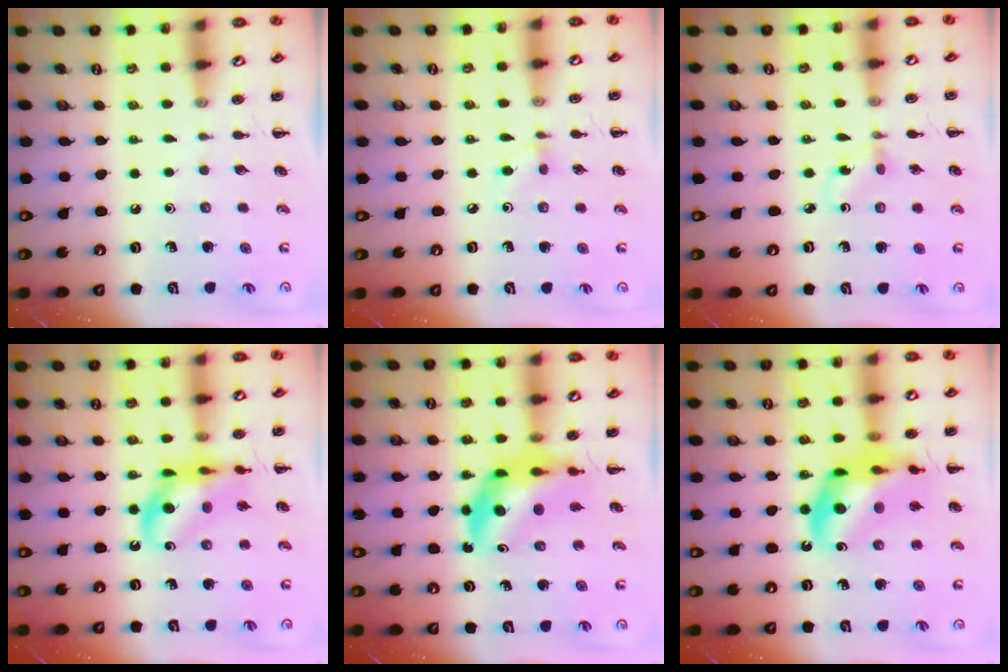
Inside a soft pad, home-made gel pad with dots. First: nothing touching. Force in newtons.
{"total": 4.6, "press": 4.3, "slide": 1.5}
{"total": 2.9, "press": 2.7, "slide": 1.2}
{"total": 14.8, "press": 14.3, "slide": 3.7}
{"total": 11.4, "press": 10.9, "slide": 3.4}
{"total": 19.0, "press": 18.5, "slide": 4.2}